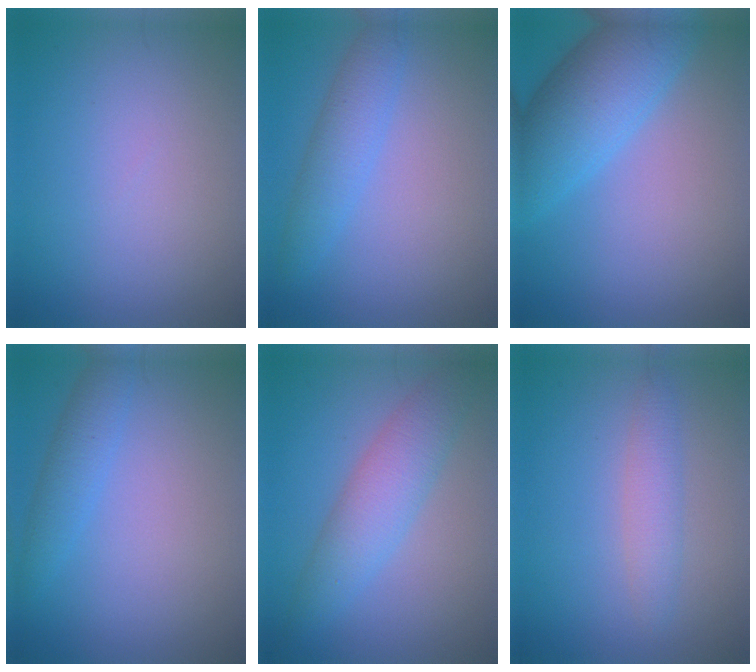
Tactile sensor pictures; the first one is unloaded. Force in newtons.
{"total": 3.0, "press": 3.0, "slide": 0.1}
{"total": 7.3, "press": 7.3, "slide": 0.2}
{"total": 2.2, "press": 2.2, "slide": 0.2}
{"total": 4.5, "press": 4.5, "slide": 0.1}
{"total": 2.2, "press": 2.2, "slide": 0.0}